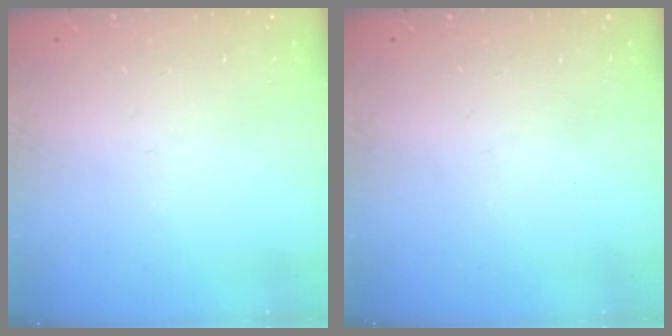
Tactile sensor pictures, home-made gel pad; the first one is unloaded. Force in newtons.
{"total": 0.0}